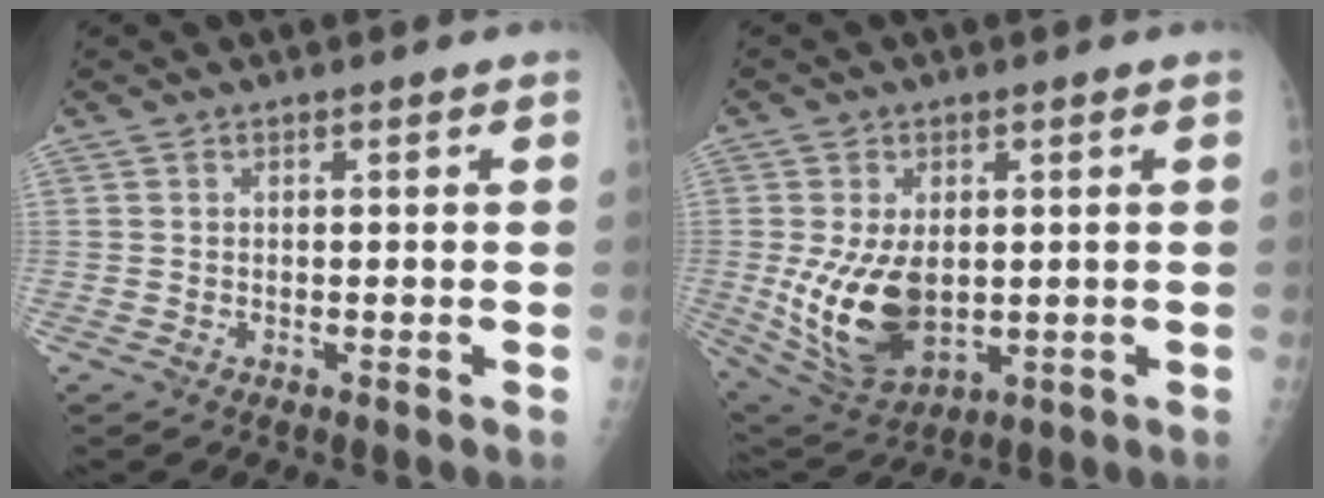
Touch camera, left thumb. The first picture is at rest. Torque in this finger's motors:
{"motor_torque": [0.96, 1.11, 1.52, -0.08, 0.16]}